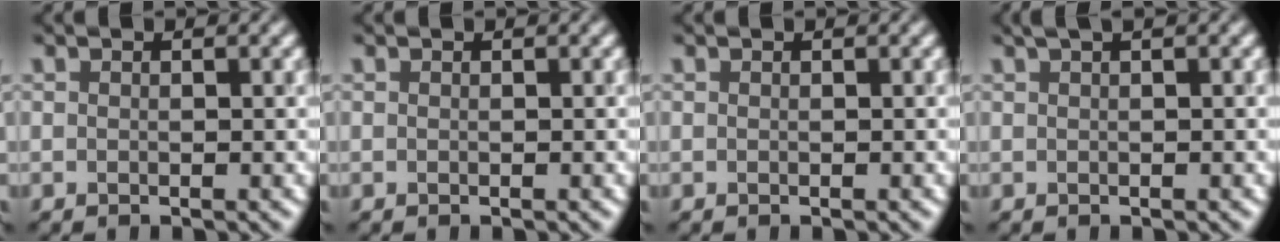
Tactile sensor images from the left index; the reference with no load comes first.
{"total": 0.0}
{"total": 0.0}
{"total": 2.1, "force": [1.1, 0.5, 1.7], "torque": [-0.024, 0.004, 0.007]}